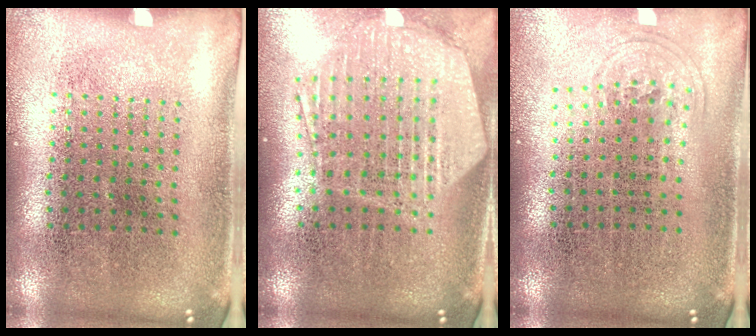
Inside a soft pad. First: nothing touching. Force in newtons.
{"total": 1.7, "press": 1.6, "slide": 0.7}
{"total": 0.8, "press": 0.5, "slide": 0.7}